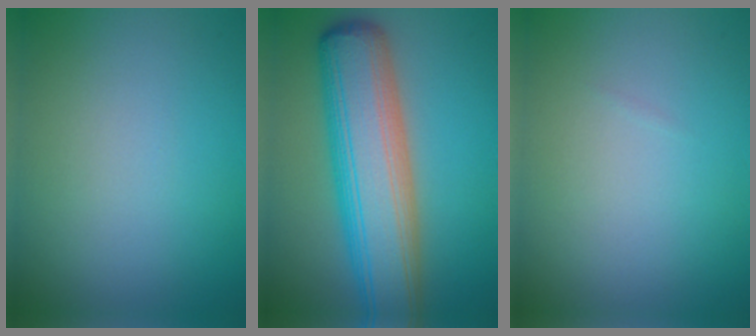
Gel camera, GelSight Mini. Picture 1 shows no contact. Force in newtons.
{"total": 10.6, "press": 10.6, "slide": 0.3}
{"total": 0.0}